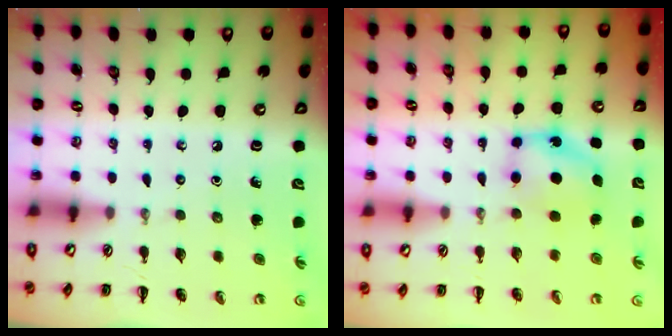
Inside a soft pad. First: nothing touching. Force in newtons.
{"total": 5.8, "press": 5.8, "slide": 0.9}